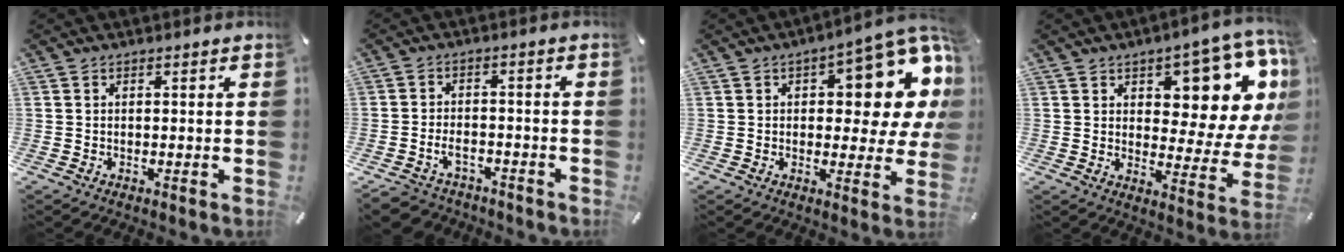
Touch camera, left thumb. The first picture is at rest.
{"total": 5.2, "force": [-2.9, 3.5, 2.5], "torque": [-0.060, 0.011, -0.057]}
{"total": 15.7, "force": [6.5, 6.9, 12.6], "torque": [-0.145, -0.053, 0.101]}
{"total": 13.1, "force": [8.5, 5.9, 8.0], "torque": [-0.088, -0.088, 0.139]}